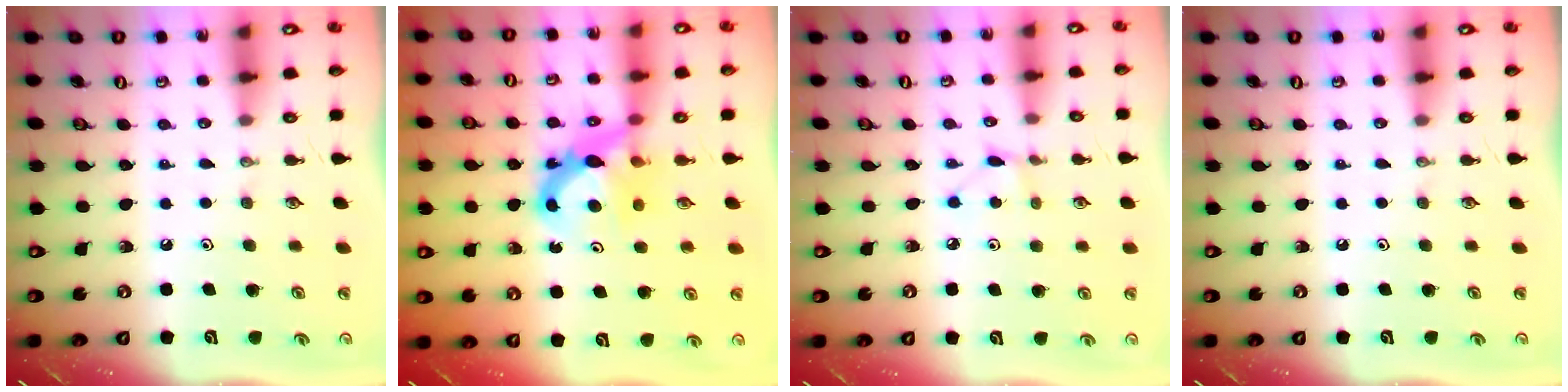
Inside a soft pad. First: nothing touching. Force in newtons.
{"total": 7.5, "press": 7.4, "slide": 0.7}
{"total": 2.7, "press": 2.7, "slide": 0.3}
{"total": 0.0}